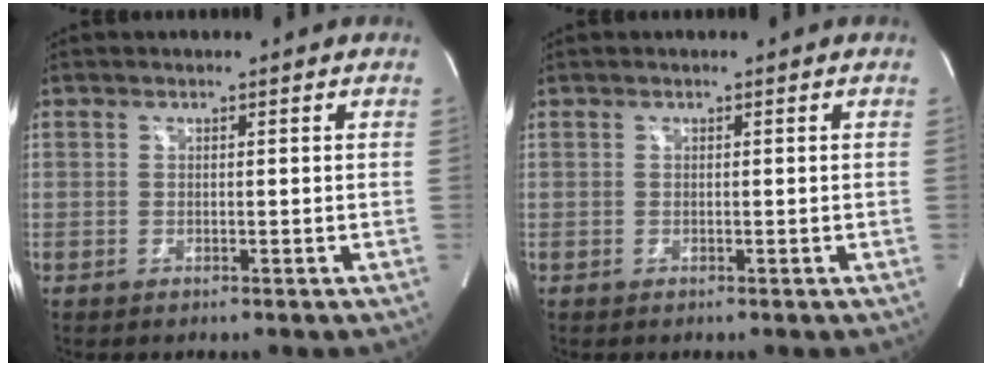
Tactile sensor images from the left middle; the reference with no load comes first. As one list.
[{"total": 0.0}]